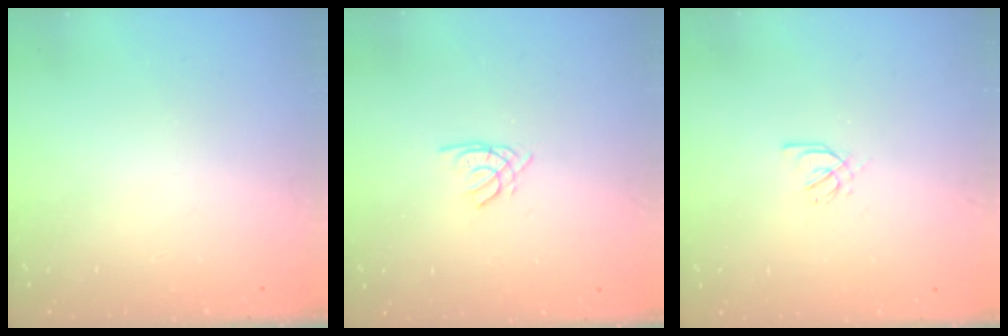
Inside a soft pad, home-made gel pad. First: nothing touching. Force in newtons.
{"total": 1.7, "press": 1.7, "slide": 0.4}
{"total": 2.1, "press": 2.0, "slide": 0.7}